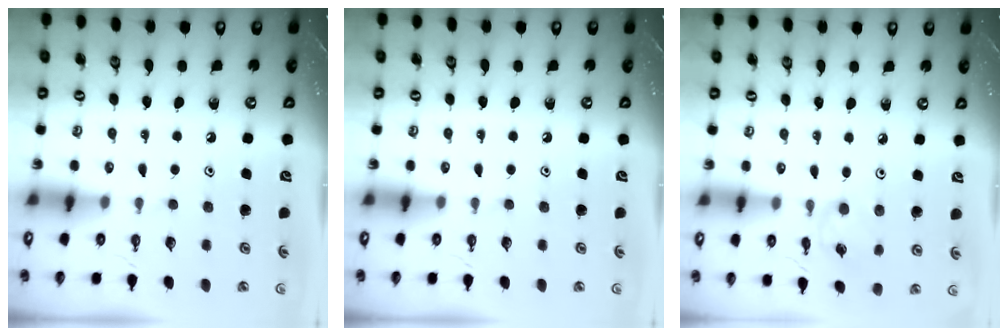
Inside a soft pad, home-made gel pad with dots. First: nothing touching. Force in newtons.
{"total": 0.0}
{"total": 2.7, "press": 2.7, "slide": 0.1}